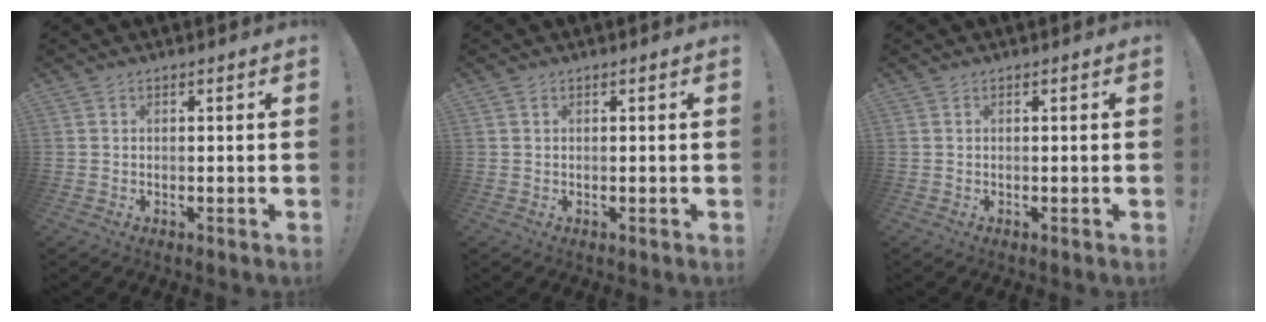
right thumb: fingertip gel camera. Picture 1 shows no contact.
{"total": 0.0}
{"total": 0.0}